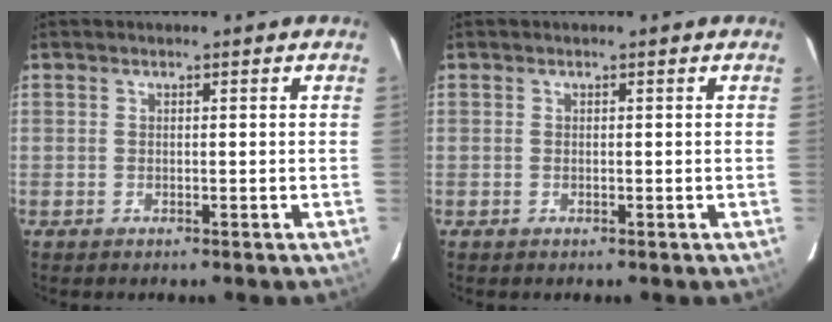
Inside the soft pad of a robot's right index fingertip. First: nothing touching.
{"total": 0.0}